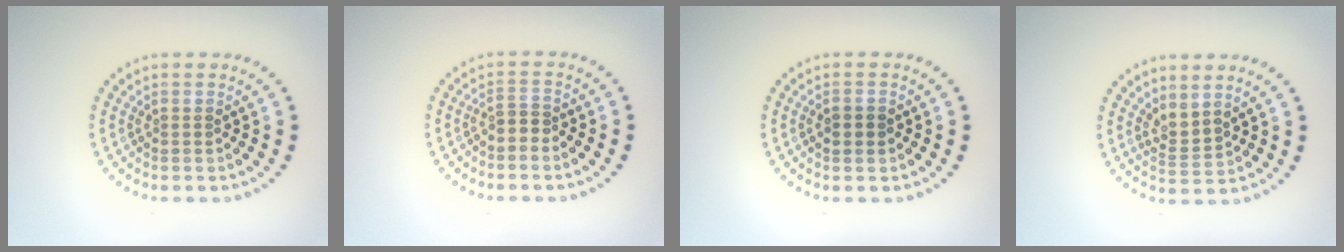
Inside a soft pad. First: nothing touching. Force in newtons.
{"total": 1.6, "press": 1.3, "slide": 0.9}
{"total": 1.5, "press": 1.5, "slide": 0.2}
{"total": 2.1, "press": 1.4, "slide": 1.6}